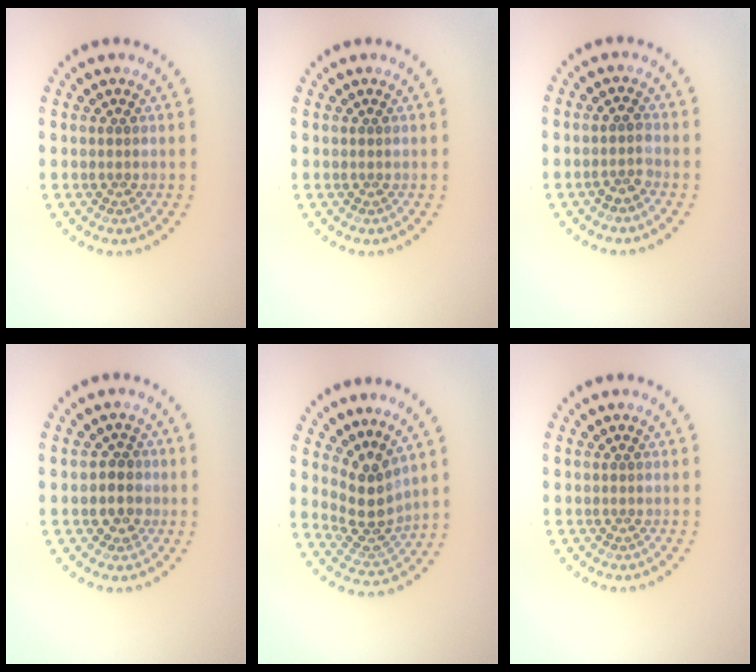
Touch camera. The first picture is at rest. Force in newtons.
{"total": 0.0}
{"total": 1.4, "press": 1.2, "slide": 0.6}
{"total": 2.3, "press": 2.1, "slide": 0.9}
{"total": 3.6, "press": 2.7, "slide": 2.4}
{"total": 0.0}